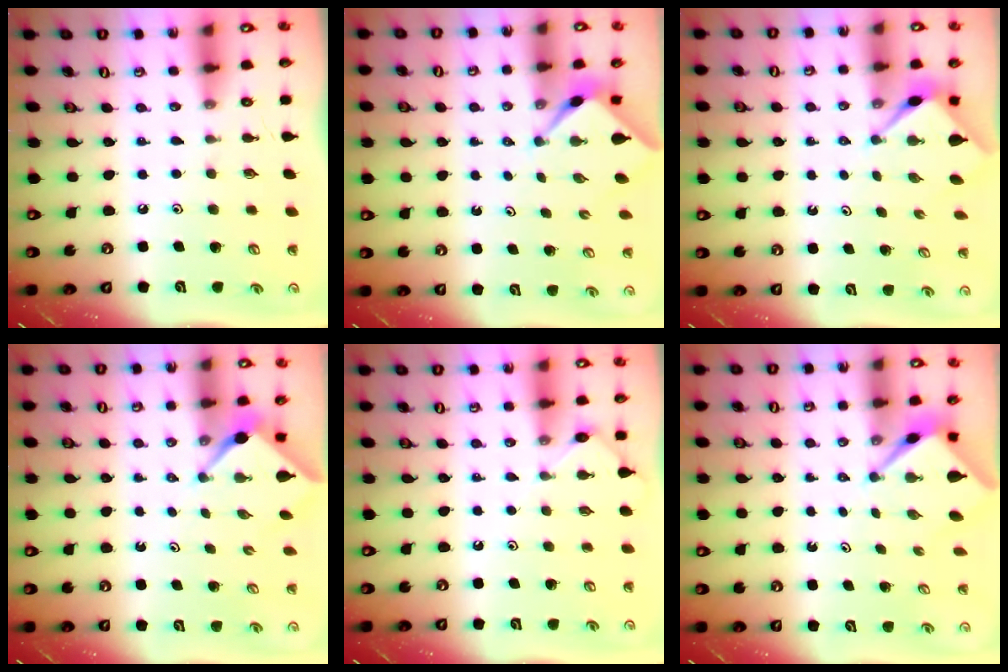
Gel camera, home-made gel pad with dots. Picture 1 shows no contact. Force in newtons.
{"total": 2.3, "press": 2.3, "slide": 0.4}
{"total": 3.3, "press": 3.2, "slide": 0.3}
{"total": 2.5, "press": 2.5, "slide": 0.3}
{"total": 3.7, "press": 3.7, "slide": 0.5}
{"total": 2.5, "press": 2.5, "slide": 0.1}